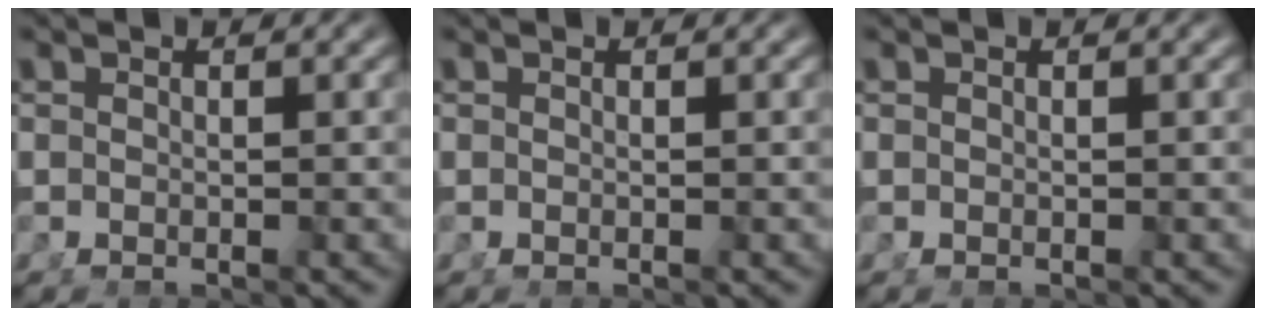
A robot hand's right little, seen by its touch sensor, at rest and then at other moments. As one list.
[{"total": 0.0}, {"total": 0.0}]